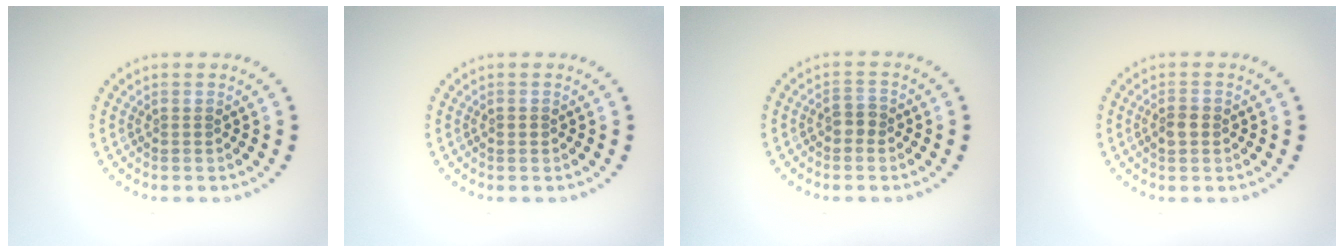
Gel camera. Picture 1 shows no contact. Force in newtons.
{"total": 0.8, "press": 0.8, "slide": 0.2}
{"total": 1.4, "press": 1.3, "slide": 0.5}
{"total": 1.6, "press": 1.6, "slide": 0.3}